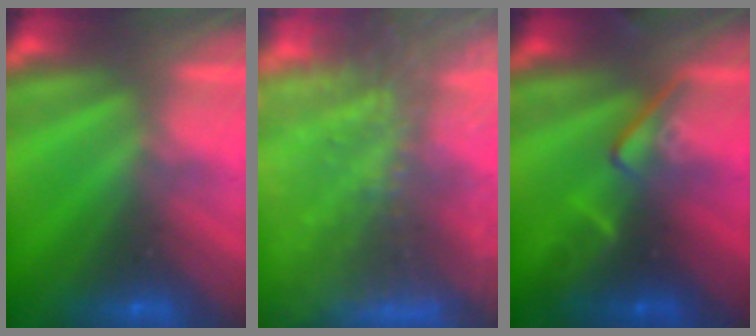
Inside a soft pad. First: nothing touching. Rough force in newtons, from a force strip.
{"total": 5.6}
{"total": 2.4}